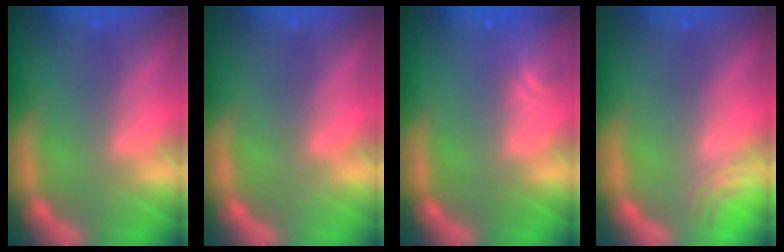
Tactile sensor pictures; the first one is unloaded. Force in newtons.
{"total": 0.0}
{"total": 1.9}
{"total": 2.0}